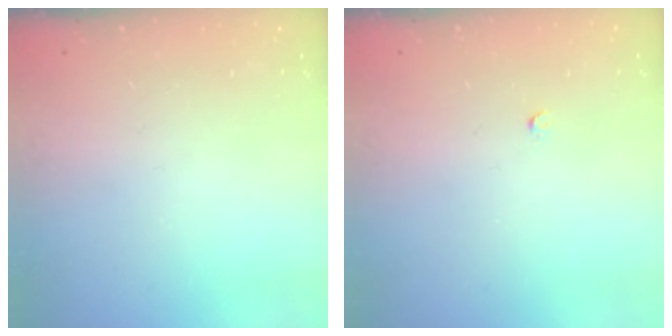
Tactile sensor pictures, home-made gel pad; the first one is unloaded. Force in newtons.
{"total": 2.0, "press": 2.0, "slide": 0.3}